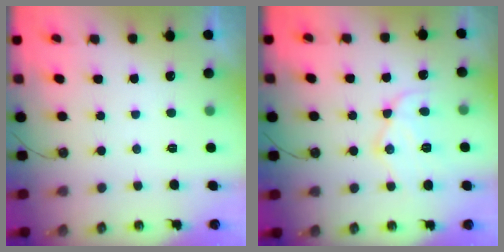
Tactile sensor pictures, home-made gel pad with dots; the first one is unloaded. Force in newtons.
{"total": 12.3, "press": 12.2, "slide": 1.2}